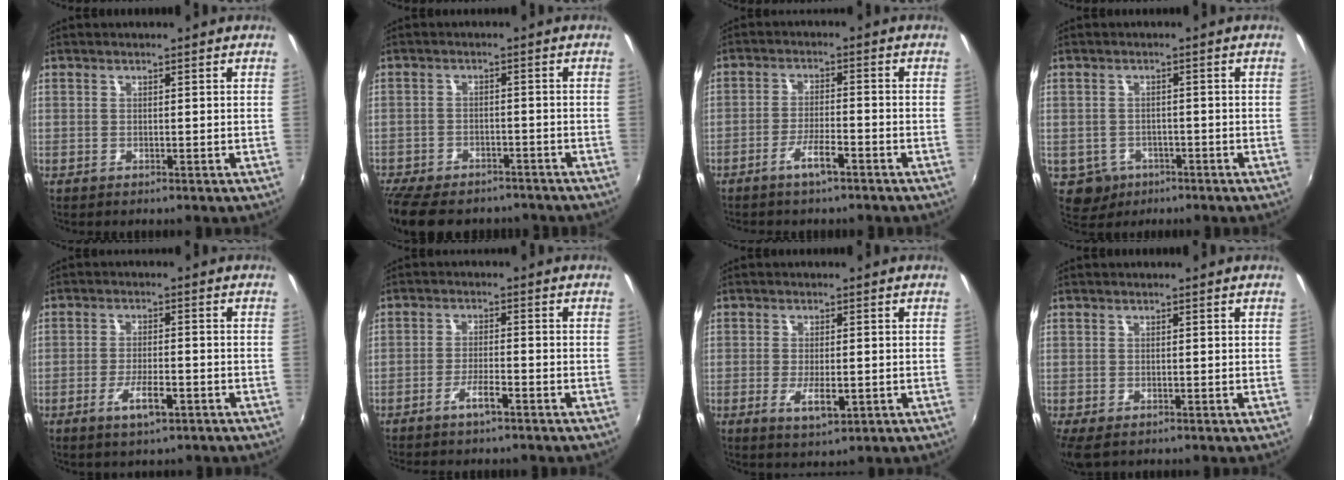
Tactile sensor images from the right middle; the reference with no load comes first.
{"total": 15.3, "force": [-12.4, 6.6, 6.1], "torque": [-0.154, -0.012, -0.185]}
{"total": 4.5, "force": [-3.3, 0.8, 3.0], "torque": [-0.070, 0.000, -0.058]}
{"total": 5.2, "force": [-2.4, 4.5, 1.3], "torque": [-0.037, -0.003, -0.028]}
{"total": 5.4, "force": [-3.0, 1.7, 4.2], "torque": [-0.090, -0.009, -0.049]}
{"total": 3.4, "force": [-2.6, 0.4, 2.3], "torque": [-0.058, 0.000, -0.048]}
{"total": 4.9, "force": [-1.5, 1.9, 4.3], "torque": [-0.083, -0.013, -0.024]}
{"total": 3.3, "force": [-1.8, 1.6, 2.3], "torque": [-0.045, -0.016, -0.026]}